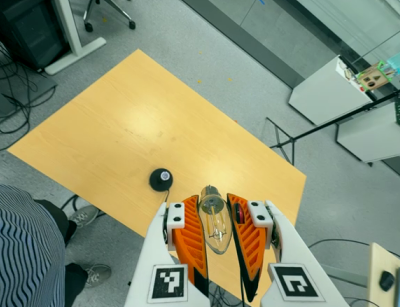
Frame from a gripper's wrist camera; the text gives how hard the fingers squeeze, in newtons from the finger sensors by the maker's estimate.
{"total": 24.0, "left": 26.1, "right": 21.8}